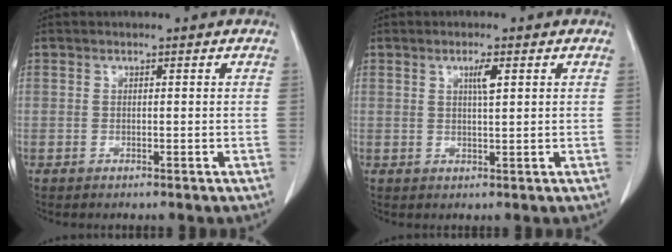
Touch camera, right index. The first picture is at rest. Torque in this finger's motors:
{"motor_torque": [0.11, -0.01, 0.04, 0.02]}